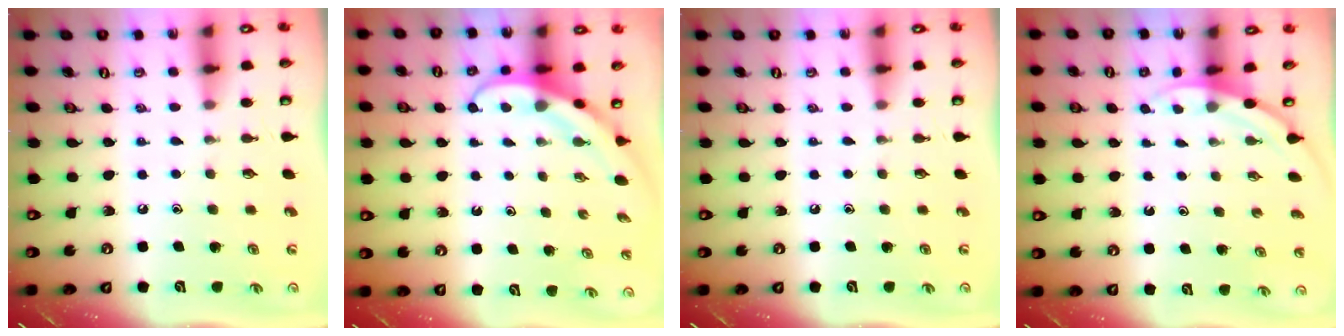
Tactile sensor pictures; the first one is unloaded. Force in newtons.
{"total": 4.0, "press": 3.9, "slide": 0.3}
{"total": 0.0}
{"total": 2.6, "press": 2.6, "slide": 0.1}